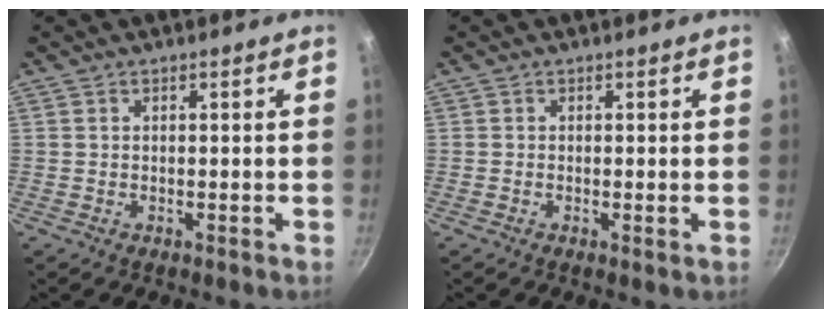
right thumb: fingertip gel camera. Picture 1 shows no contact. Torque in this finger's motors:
{"motor_torque": [-0.37, 0.24, -0.18, -0.29, 0.03]}